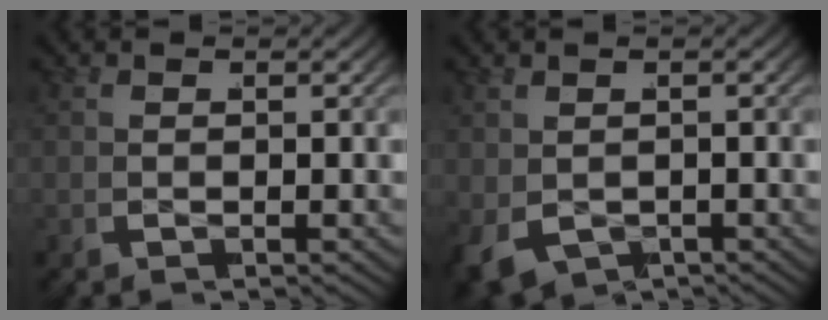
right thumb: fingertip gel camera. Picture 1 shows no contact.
{"total": 3.4, "force": [-1.6, 2.8, 1.2], "torque": [-0.036, -0.020, -0.012]}